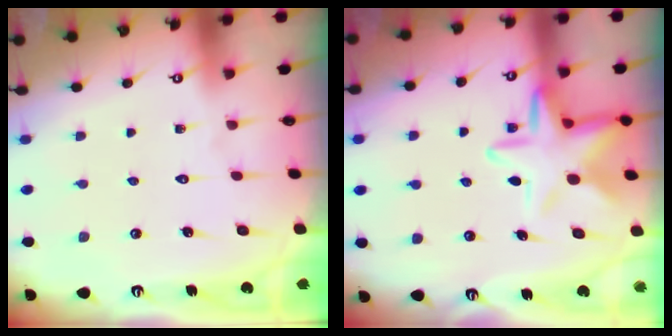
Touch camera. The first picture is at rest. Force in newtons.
{"total": 12.3, "press": 12.2, "slide": 1.3}